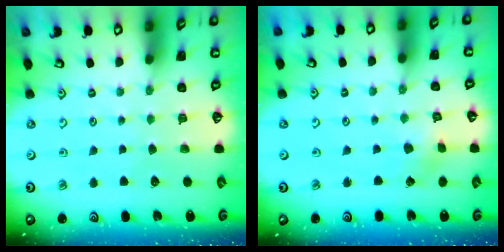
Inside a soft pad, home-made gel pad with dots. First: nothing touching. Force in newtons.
{"total": 1.9, "press": 1.9, "slide": 0.2}